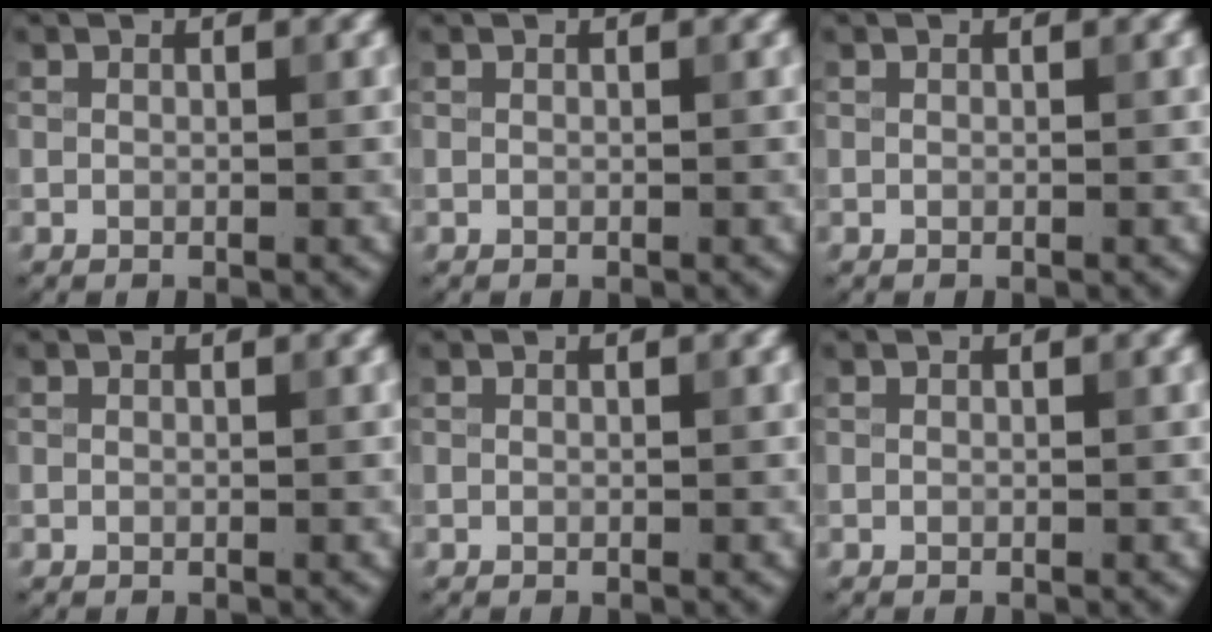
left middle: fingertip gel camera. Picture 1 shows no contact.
{"total": 0.0}
{"total": 0.0}
{"total": 0.0}
{"total": 0.0}
{"total": 0.0}